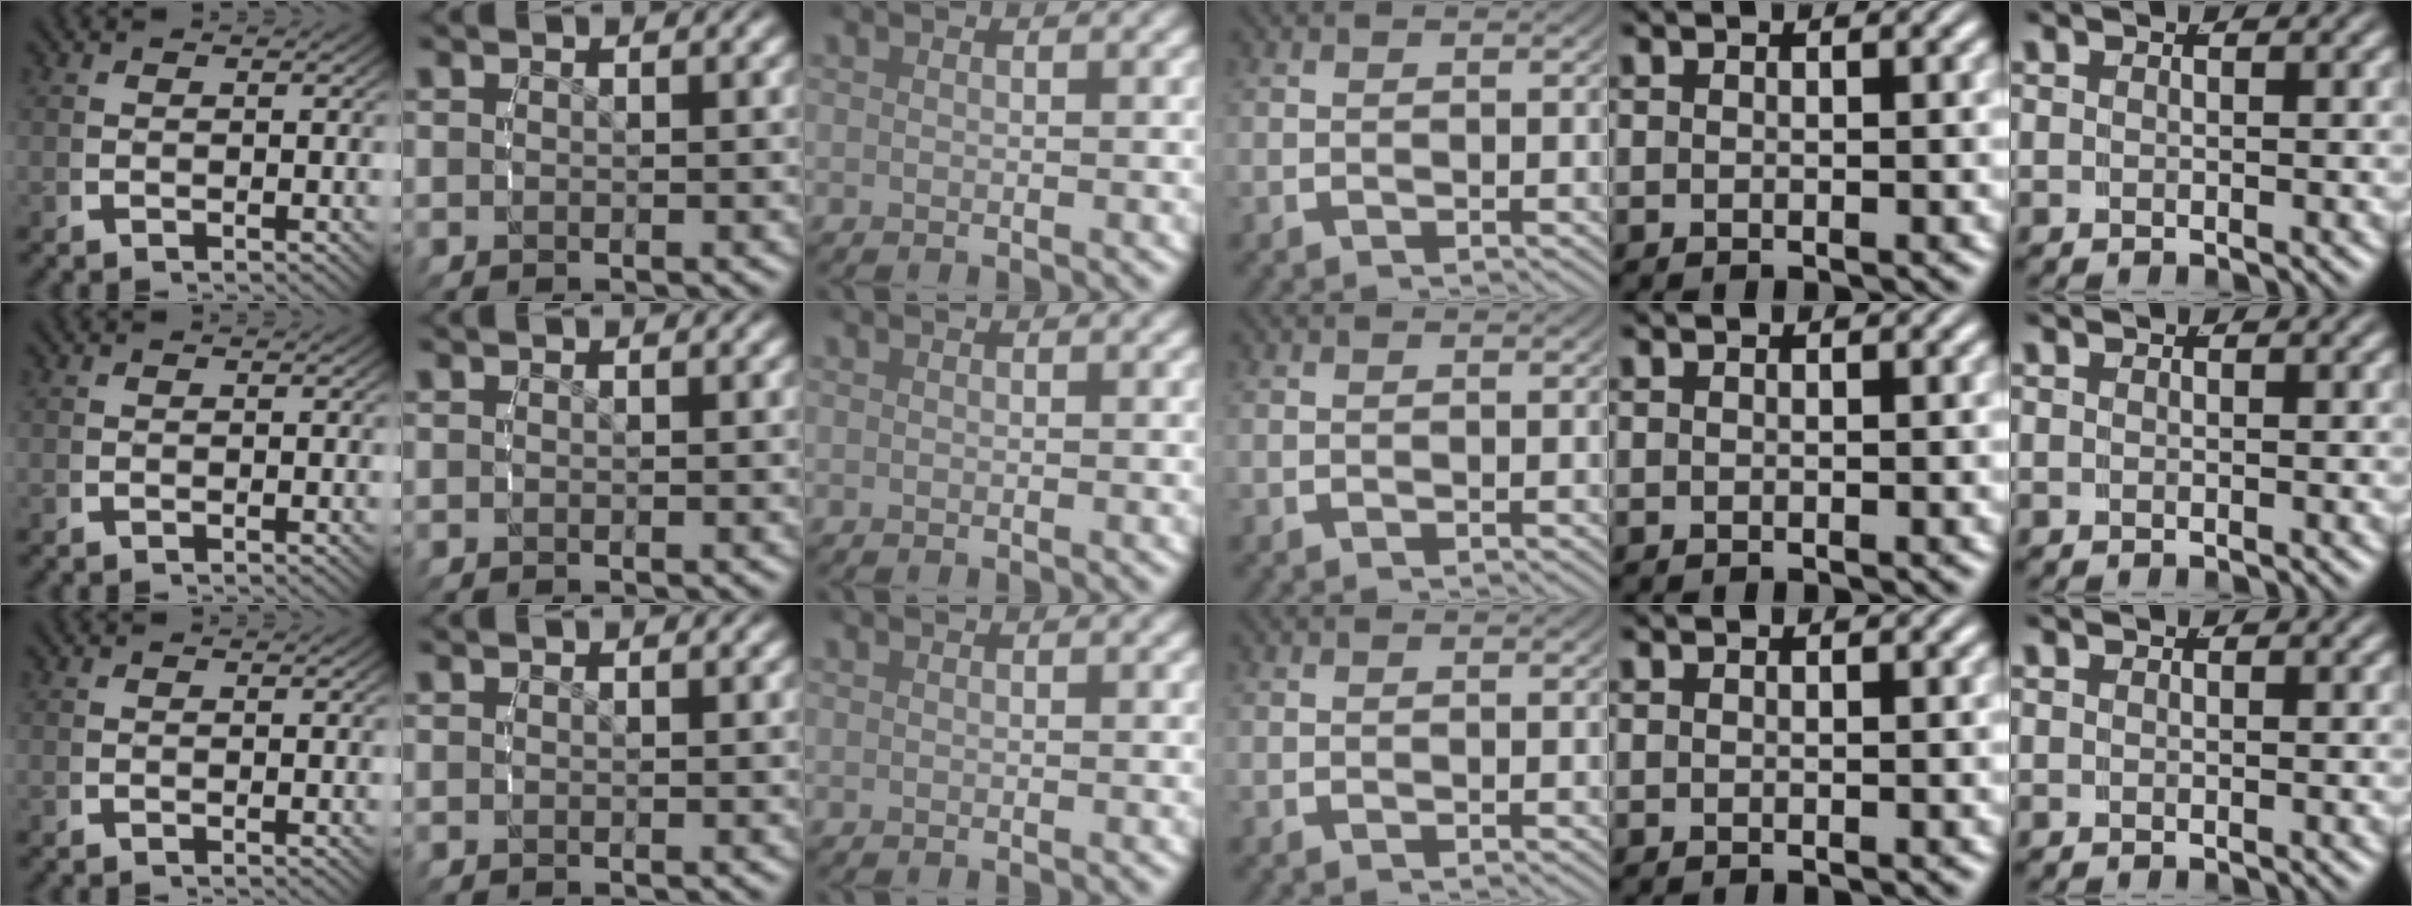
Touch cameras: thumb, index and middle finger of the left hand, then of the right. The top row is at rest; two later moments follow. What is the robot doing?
{"motion": "reach", "object": "glasses case"}